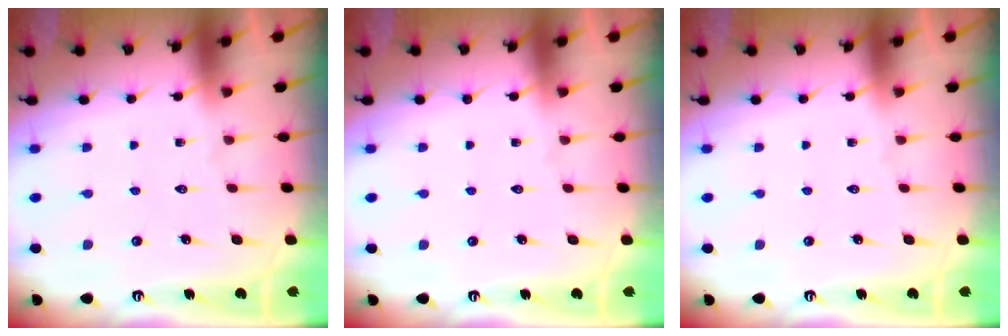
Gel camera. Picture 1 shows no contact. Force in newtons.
{"total": 0.0}
{"total": 0.0}